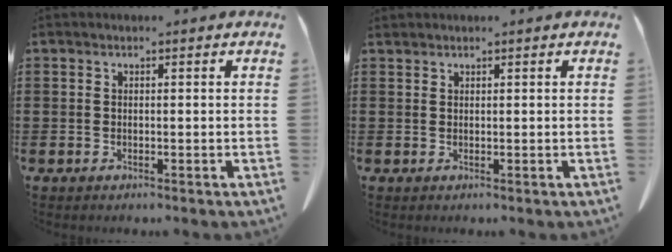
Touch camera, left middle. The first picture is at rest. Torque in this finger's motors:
{"motor_torque": [-0.01, 0.15, 0.04, 0.00]}